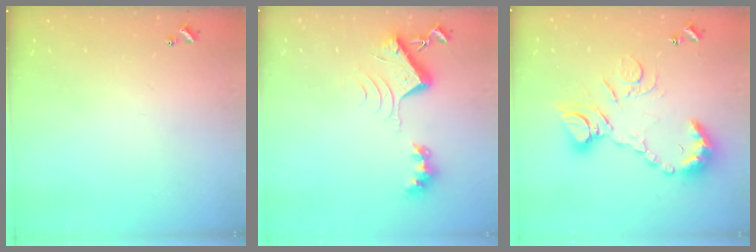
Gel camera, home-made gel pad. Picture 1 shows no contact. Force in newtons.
{"total": 8.0, "press": 8.0, "slide": 0.9}
{"total": 14.9, "press": 14.9, "slide": 0.7}